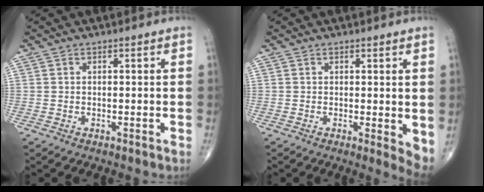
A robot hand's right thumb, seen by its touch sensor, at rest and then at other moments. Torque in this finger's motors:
{"motor_torque": [-0.17, 0.37, 0.03, -0.14, 0.01]}